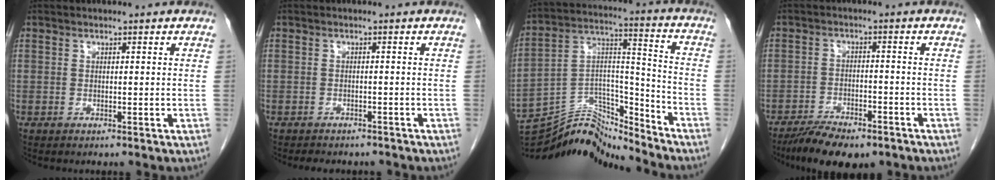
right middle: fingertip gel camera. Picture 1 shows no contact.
{"total": 5.5, "force": [-4.8, 2.1, 1.7], "torque": [-0.022, 0.002, -0.059]}
{"total": 14.3, "force": [-14.1, 1.1, 1.9], "torque": [-0.030, 0.050, -0.254]}
{"total": 9.4, "force": [-7.2, 3.1, 5.2], "torque": [-0.079, -0.011, -0.115]}